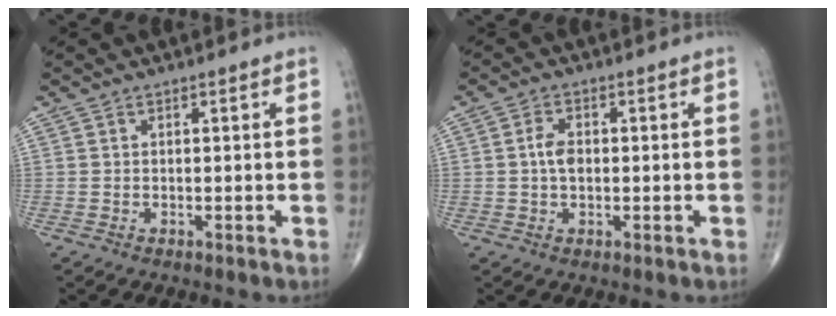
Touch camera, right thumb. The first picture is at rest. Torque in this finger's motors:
{"motor_torque": [-0.09, -0.01, 0.34, 0.14, 0.00]}